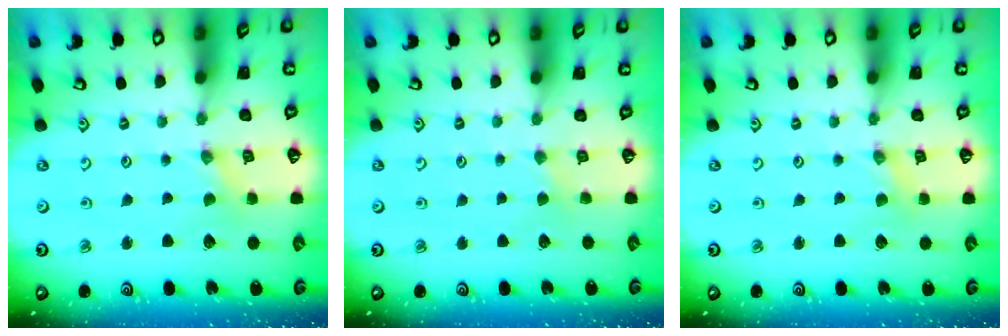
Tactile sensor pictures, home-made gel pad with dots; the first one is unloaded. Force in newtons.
{"total": 2.0, "press": 2.0, "slide": 0.3}
{"total": 0.7, "press": 0.7, "slide": 0.2}